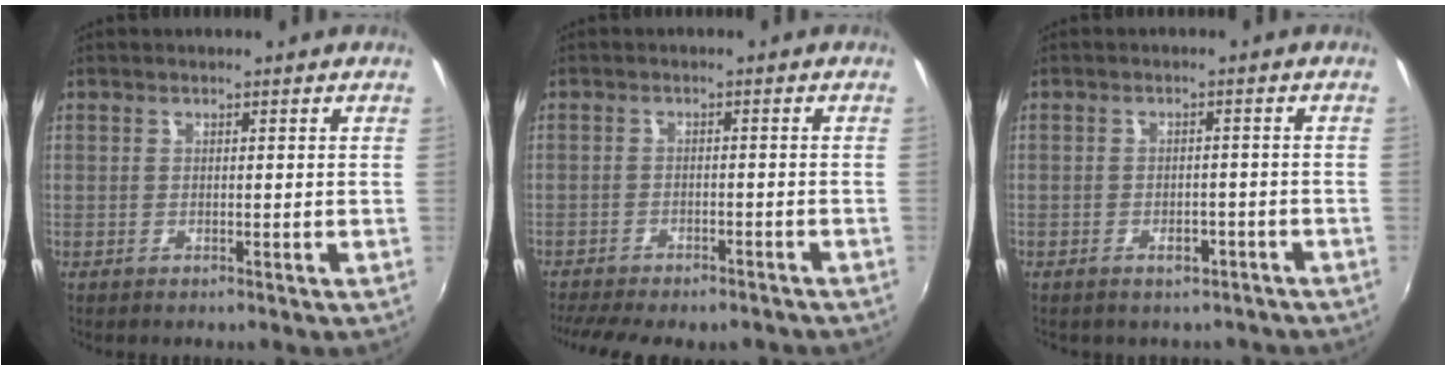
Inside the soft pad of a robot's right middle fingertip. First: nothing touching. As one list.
[{"total": 11.3, "force": [-9.6, 3.1, 5.1], "torque": [-0.116, -0.028, -0.139]}, {"total": 3.8, "force": [-2.9, 2.1, 1.3], "torque": [-0.021, 0.007, -0.028]}]